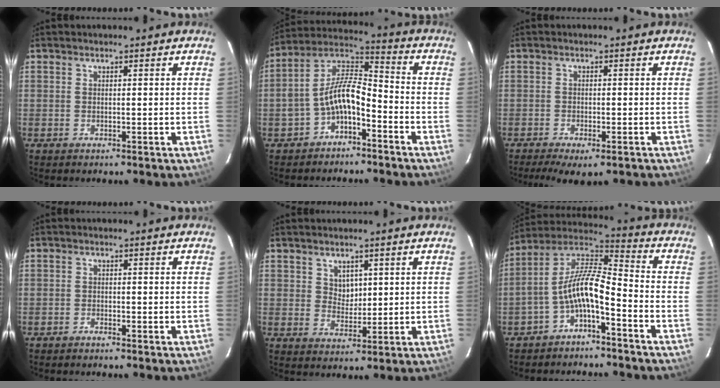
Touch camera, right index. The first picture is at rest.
{"total": 10.3, "force": [-4.7, 4.9, 7.8], "torque": [-0.164, 0.026, -0.083]}
{"total": 8.6, "force": [-6.2, 2.9, 5.1], "torque": [-0.113, -0.026, -0.092]}
{"total": 1.6, "force": [-1.4, 0.4, 0.5], "torque": [-0.021, -0.001, -0.027]}
{"total": 3.8, "force": [1.7, 2.9, 1.8], "torque": [-0.021, 0.004, 0.036]}
{"total": 11.4, "force": [-5.1, 3.6, 9.5], "torque": [-0.195, 0.015, -0.098]}